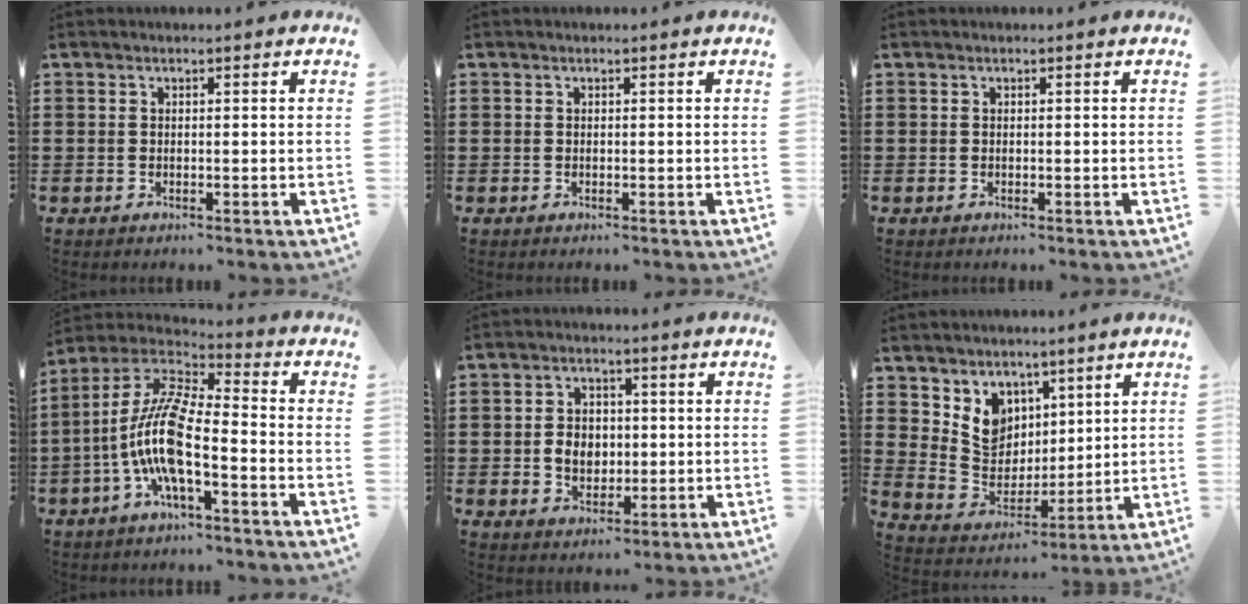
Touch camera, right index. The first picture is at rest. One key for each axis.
{"total": 0.0}
{"total": 0.0}
{"total": 11.0, "fx": -3.3, "fy": 2.4, "fz": 10.2, "tx": -0.246, "ty": -0.025, "tz": -0.074}
{"total": 4.5, "fx": -0.2, "fy": 3.5, "fz": 2.9, "tx": -0.055, "ty": 0.007, "tz": -0.007}
{"total": 7.0, "fx": 3.9, "fy": 5.8, "fz": 1.1, "tx": -0.061, "ty": -0.021, "tz": 0.079}